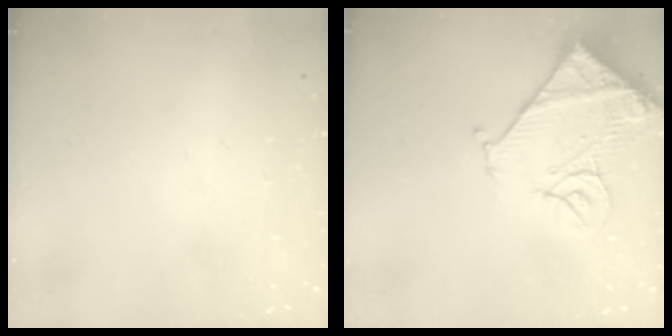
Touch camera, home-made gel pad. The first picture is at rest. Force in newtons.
{"total": 13.6, "press": 13.5, "slide": 1.7}